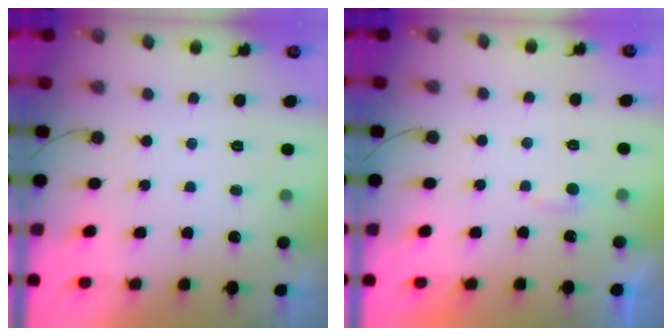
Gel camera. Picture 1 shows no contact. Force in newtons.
{"total": 2.4, "press": 2.4, "slide": 0.2}